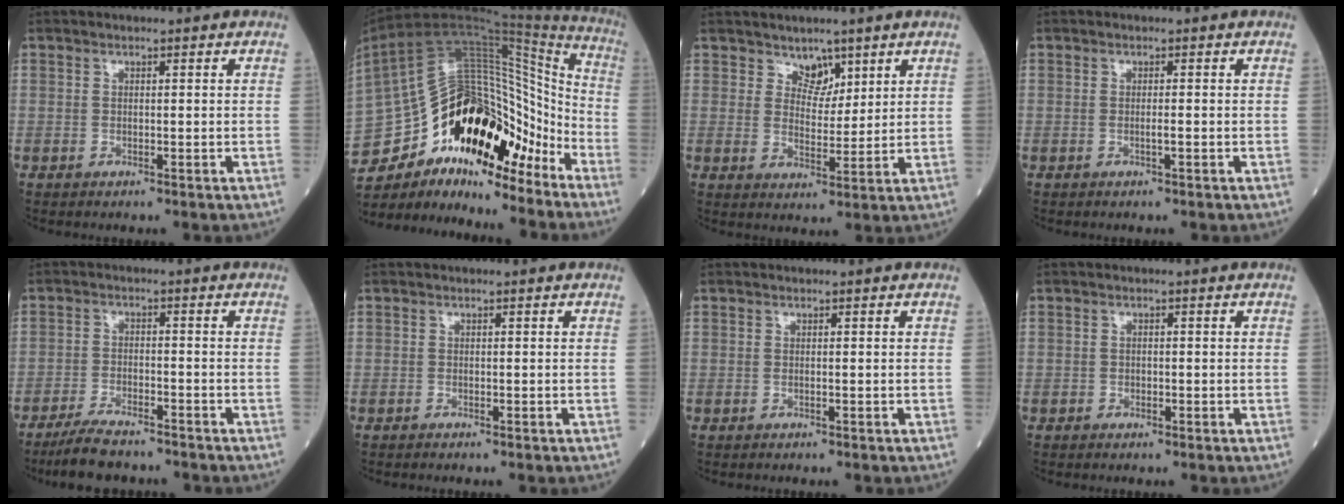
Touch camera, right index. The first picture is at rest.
{"total": 28.3, "force": [-19.1, 10.9, 17.8], "torque": [-0.348, 0.033, -0.312]}
{"total": 3.8, "force": [2.9, 2.3, 1.1], "torque": [-0.011, -0.006, 0.051]}
{"total": 0.8, "force": [-0.3, 0.0, 0.8], "torque": [-0.016, 0.000, -0.005]}
{"total": 7.5, "force": [-6.5, 1.4, 3.4], "torque": [-0.062, -0.018, -0.112]}
{"total": 0.0}
{"total": 0.0}
{"total": 0.6, "force": [-0.3, 0.5, 0.2], "torque": [-0.001, 0.002, -0.007]}